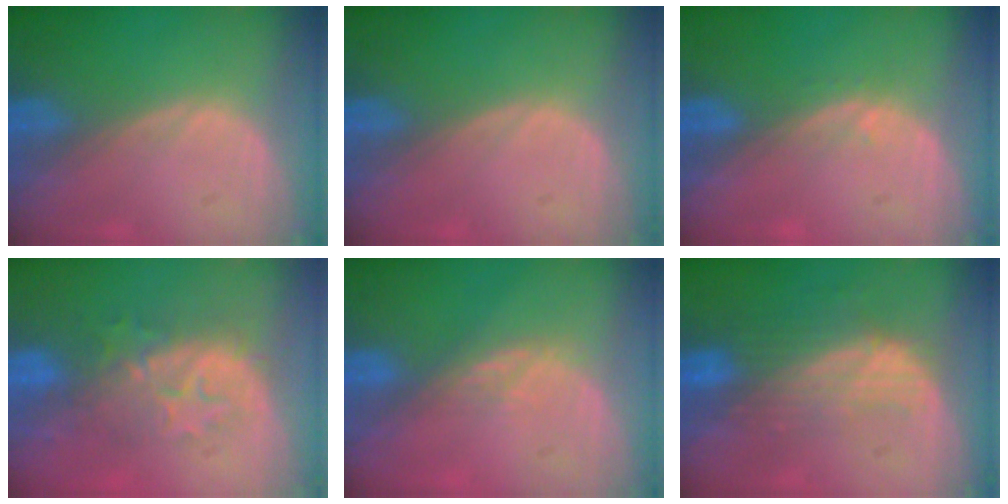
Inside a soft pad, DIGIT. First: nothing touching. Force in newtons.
{"total": 0.0}
{"total": 0.7, "press": 0.7, "slide": 0.2}
{"total": 7.9, "press": 7.8, "slide": 1.3}
{"total": 2.5, "press": 2.1, "slide": 1.4}
{"total": 7.5, "press": 6.9, "slide": 2.8}